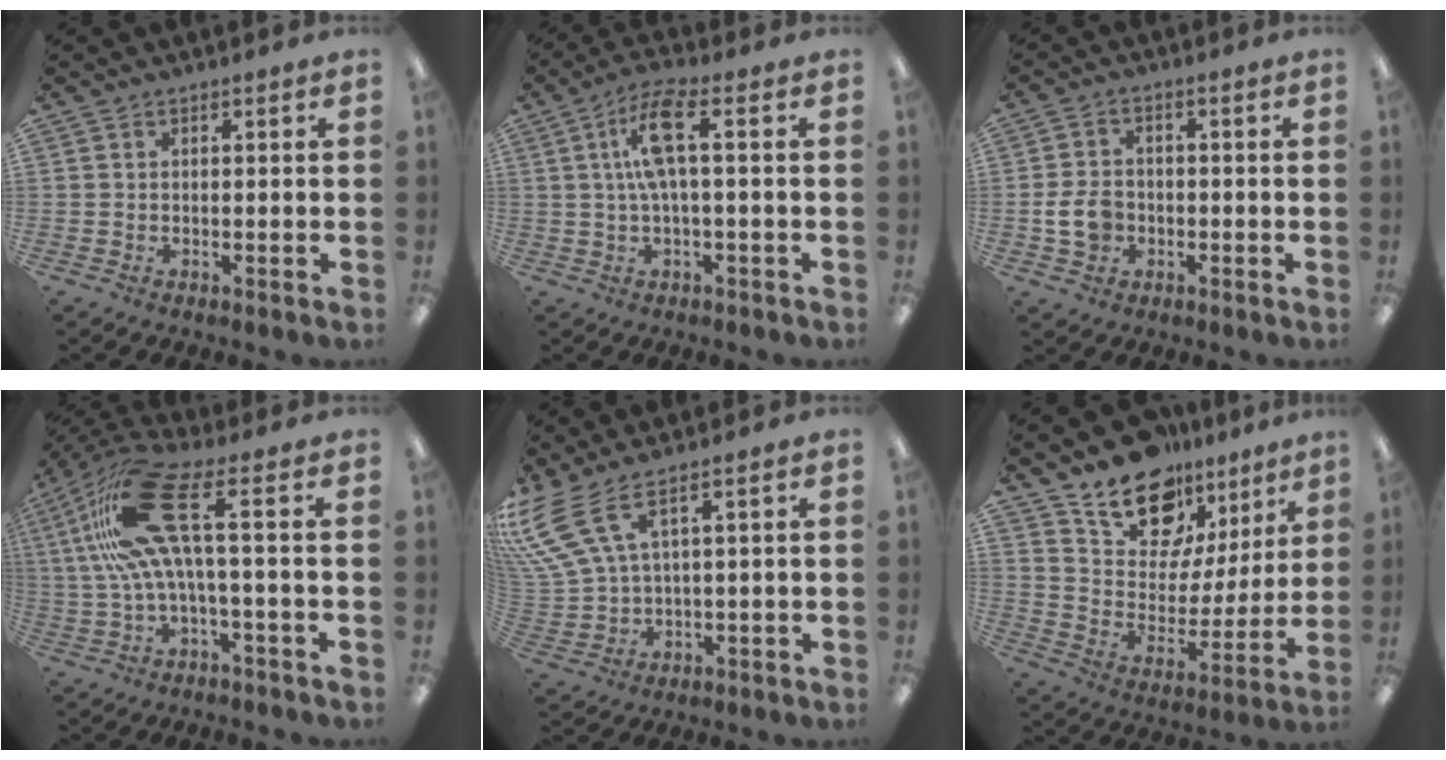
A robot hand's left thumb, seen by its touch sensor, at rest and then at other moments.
{"total": 9.9, "force": [2.0, 2.9, 9.3], "torque": [-0.173, 0.004, 0.031]}
{"total": 6.7, "force": [-1.3, 5.0, 4.3], "torque": [-0.092, 0.009, -0.024]}
{"total": 18.9, "force": [4.4, 5.3, 17.6], "torque": [-0.370, -0.013, 0.066]}
{"total": 10.1, "force": [6.0, 3.7, 7.2], "torque": [-0.172, -0.030, 0.113]}
{"total": 16.8, "force": [12.4, 9.6, 5.9], "torque": [-0.111, -0.084, 0.230]}